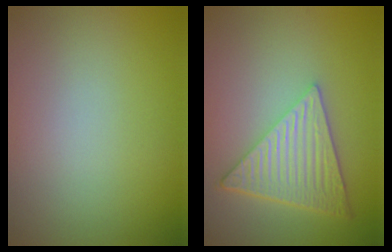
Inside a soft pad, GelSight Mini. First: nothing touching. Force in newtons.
{"total": 6.8, "press": 4.9, "slide": 4.7}